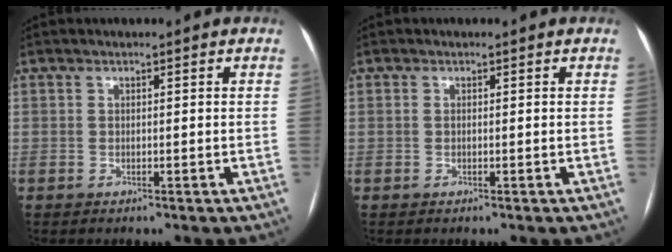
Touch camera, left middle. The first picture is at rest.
{"total": 0.0}